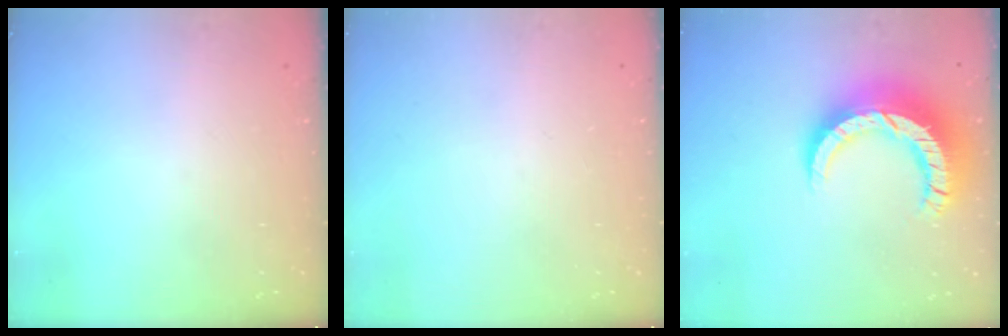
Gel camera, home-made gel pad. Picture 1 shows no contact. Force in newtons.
{"total": 0.0}
{"total": 16.1, "press": 16.0, "slide": 1.4}